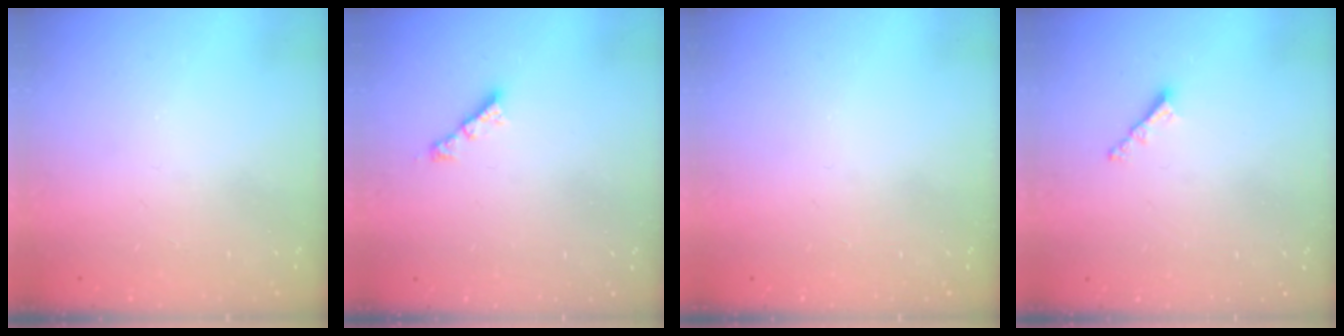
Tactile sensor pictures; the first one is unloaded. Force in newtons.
{"total": 2.6, "press": 2.6, "slide": 0.1}
{"total": 0.0}
{"total": 2.9, "press": 2.9, "slide": 0.5}